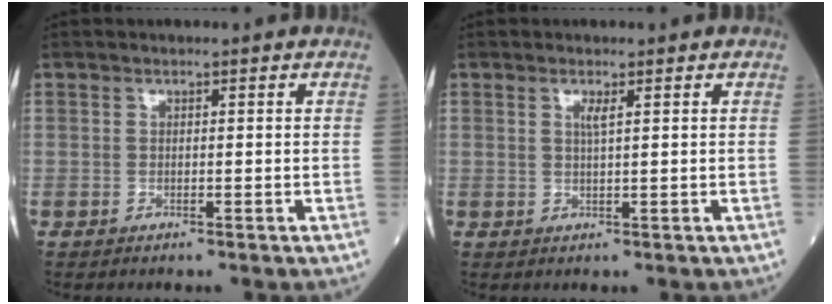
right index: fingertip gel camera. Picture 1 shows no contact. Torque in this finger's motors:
{"motor_torque": [-0.02, 0.04, 0.01, 0.03]}